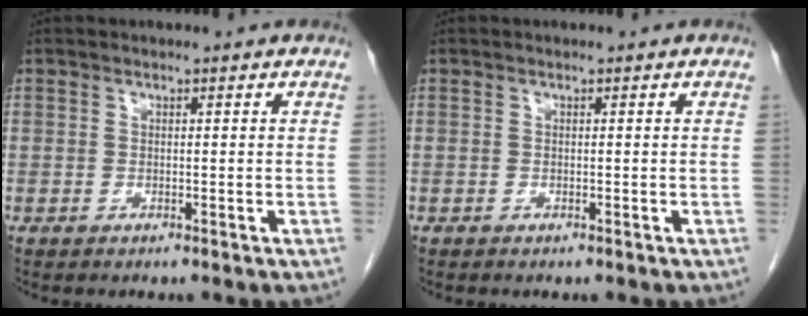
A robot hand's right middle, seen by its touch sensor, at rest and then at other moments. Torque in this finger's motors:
{"motor_torque": [-0.01, -0.15, 0.06, 0.01]}